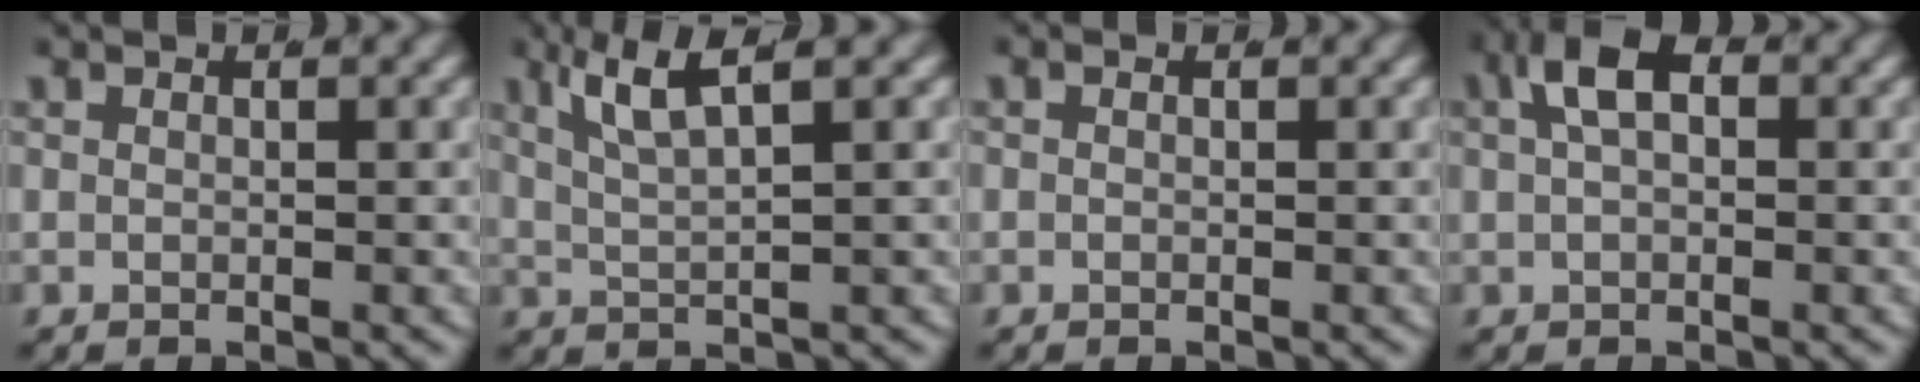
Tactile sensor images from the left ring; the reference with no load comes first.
{"total": 4.1, "force": [2.3, 0.6, 3.3], "torque": [-0.066, 0.001, 0.047]}
{"total": 0.0}
{"total": 4.3, "force": [1.6, 2.0, 3.5], "torque": [-0.063, 0.005, 0.024]}